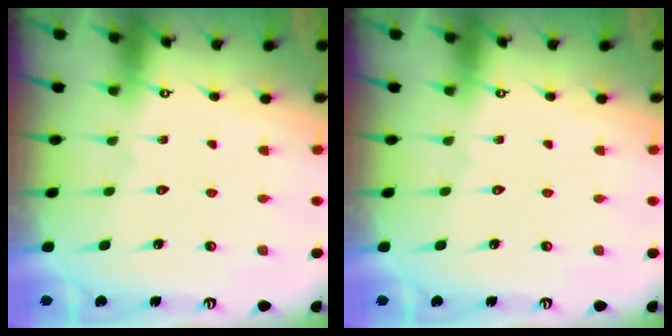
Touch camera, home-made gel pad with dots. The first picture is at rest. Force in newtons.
{"total": 0.0}